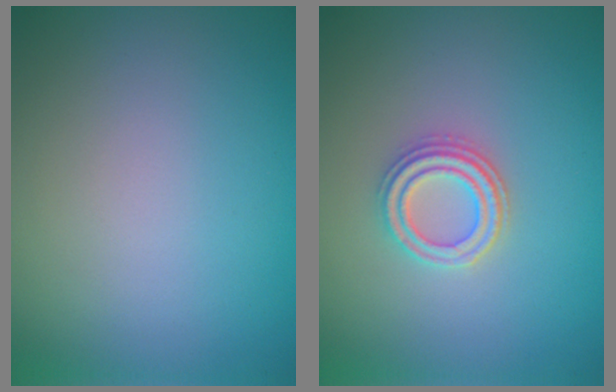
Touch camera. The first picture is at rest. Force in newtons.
{"total": 2.7, "press": 2.6, "slide": 1.0}